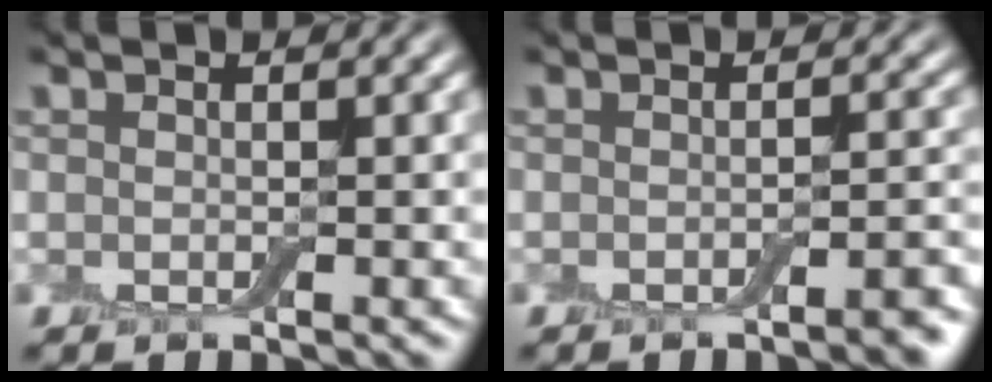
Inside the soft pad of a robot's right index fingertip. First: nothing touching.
{"total": 2.2, "force": [-1.3, 0.5, 1.7], "torque": [-0.019, 0.002, -0.024]}